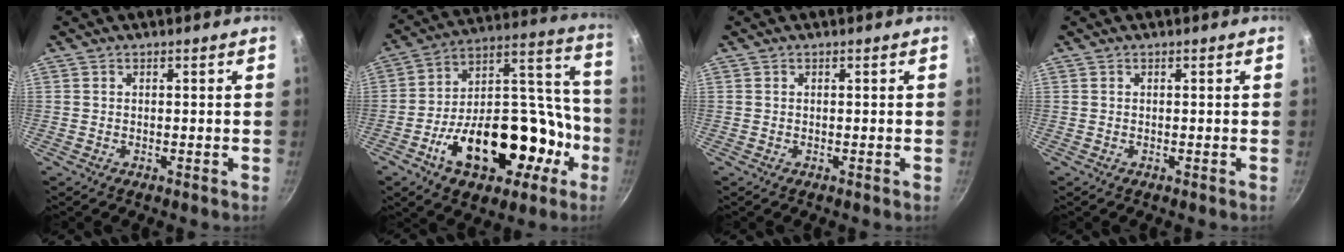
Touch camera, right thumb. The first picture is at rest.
{"total": 26.8, "force": [-10.5, 15.7, 18.9], "torque": [-0.249, 0.089, -0.154]}
{"total": 0.0}
{"total": 0.0}